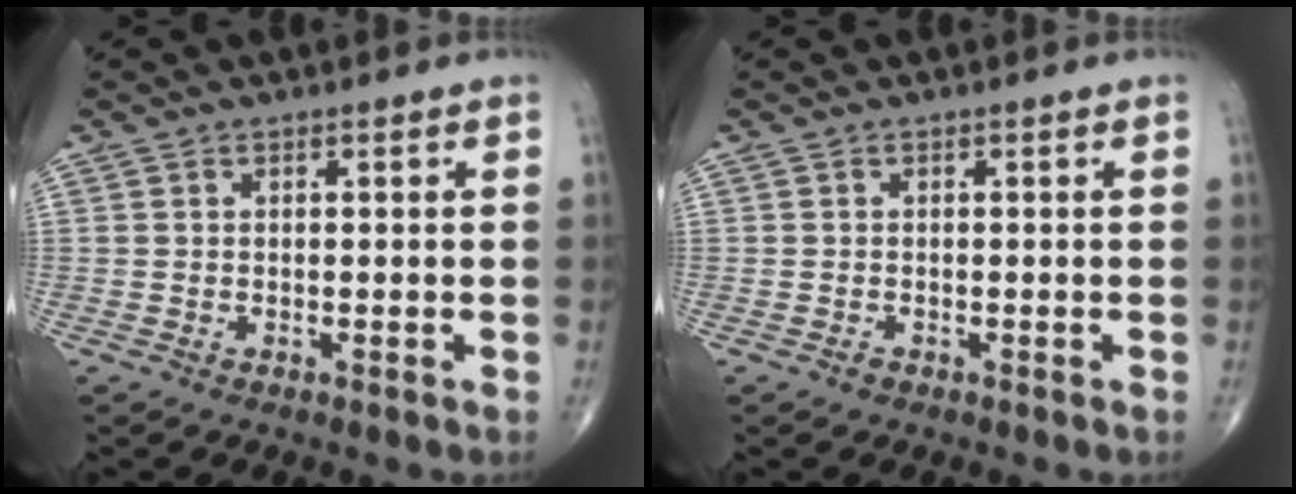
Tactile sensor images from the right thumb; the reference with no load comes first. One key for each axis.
{"total": 0.7, "fx": -0.5, "fy": 0.4, "fz": 0.2, "tx": -0.002, "ty": 0.001, "tz": -0.012}